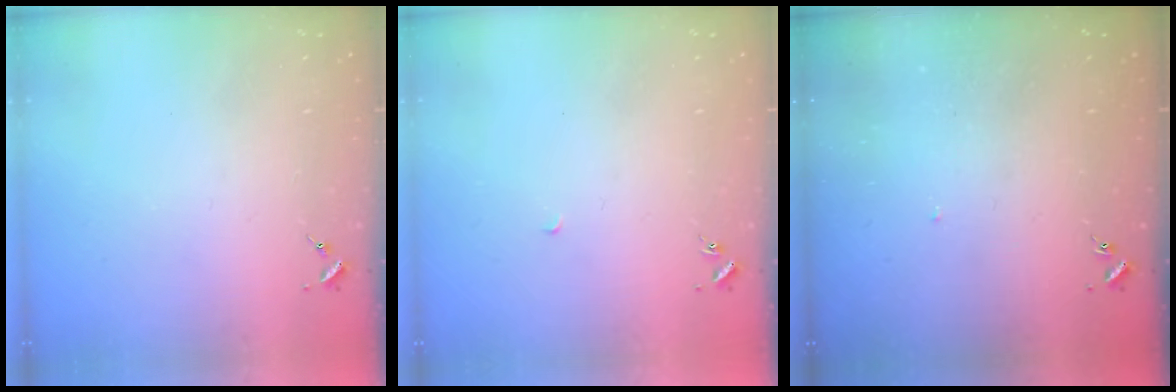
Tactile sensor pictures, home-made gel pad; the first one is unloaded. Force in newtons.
{"total": 2.1, "press": 2.1, "slide": 0.1}
{"total": 1.2, "press": 1.2, "slide": 0.1}